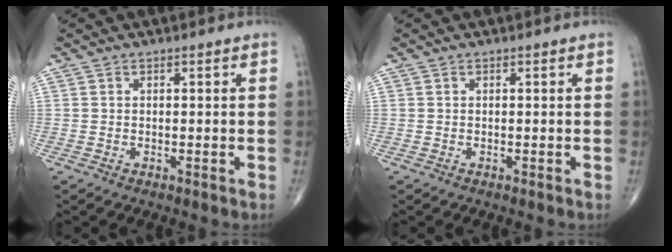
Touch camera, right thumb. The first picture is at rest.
{"total": 0.0}